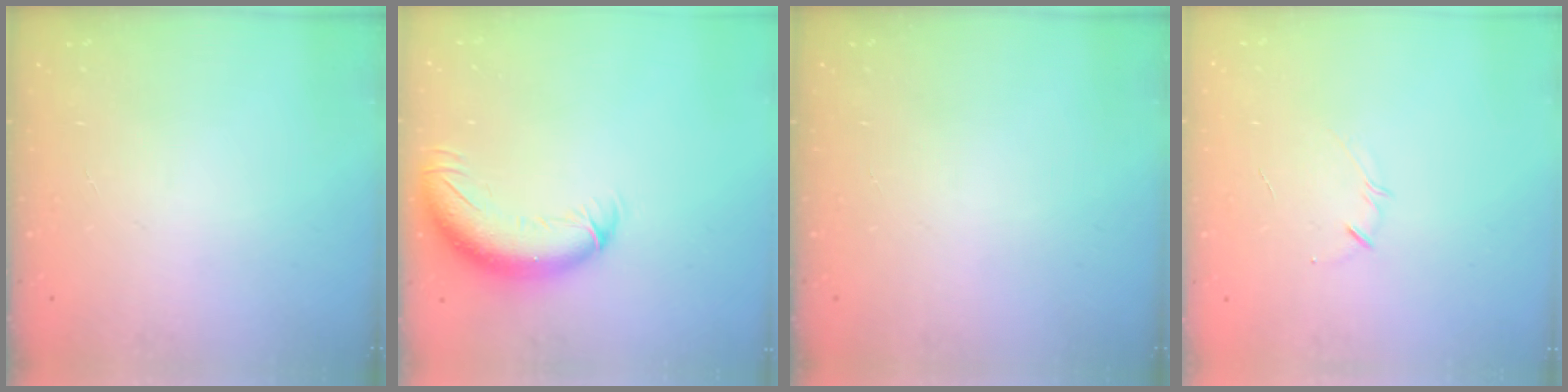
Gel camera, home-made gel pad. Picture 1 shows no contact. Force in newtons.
{"total": 12.4, "press": 12.1, "slide": 2.9}
{"total": 0.0}
{"total": 2.1, "press": 2.1, "slide": 0.4}